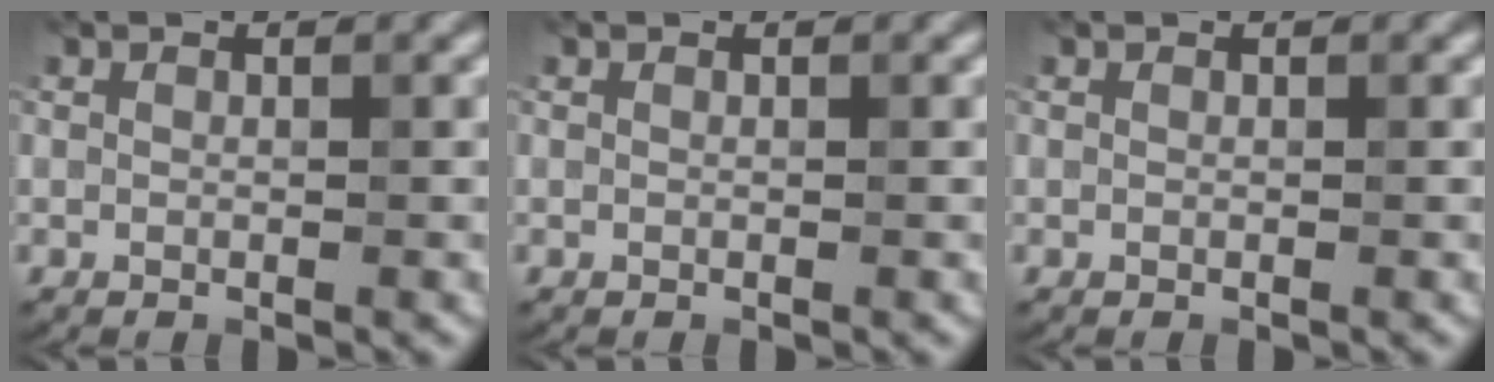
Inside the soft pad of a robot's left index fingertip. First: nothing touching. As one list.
[{"total": 0.0}, {"total": 0.0}]